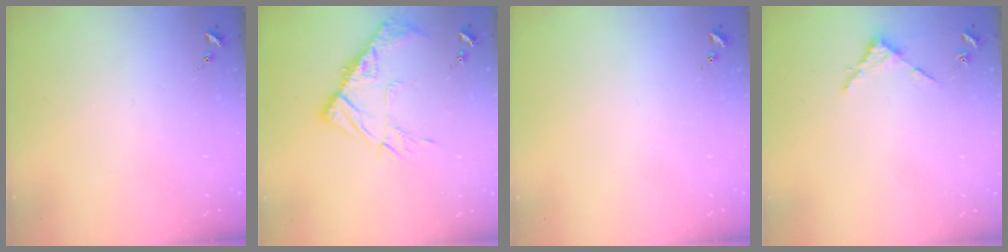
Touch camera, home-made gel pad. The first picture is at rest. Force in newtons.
{"total": 12.2, "press": 12.1, "slide": 0.9}
{"total": 0.0}
{"total": 2.7, "press": 2.7, "slide": 0.3}